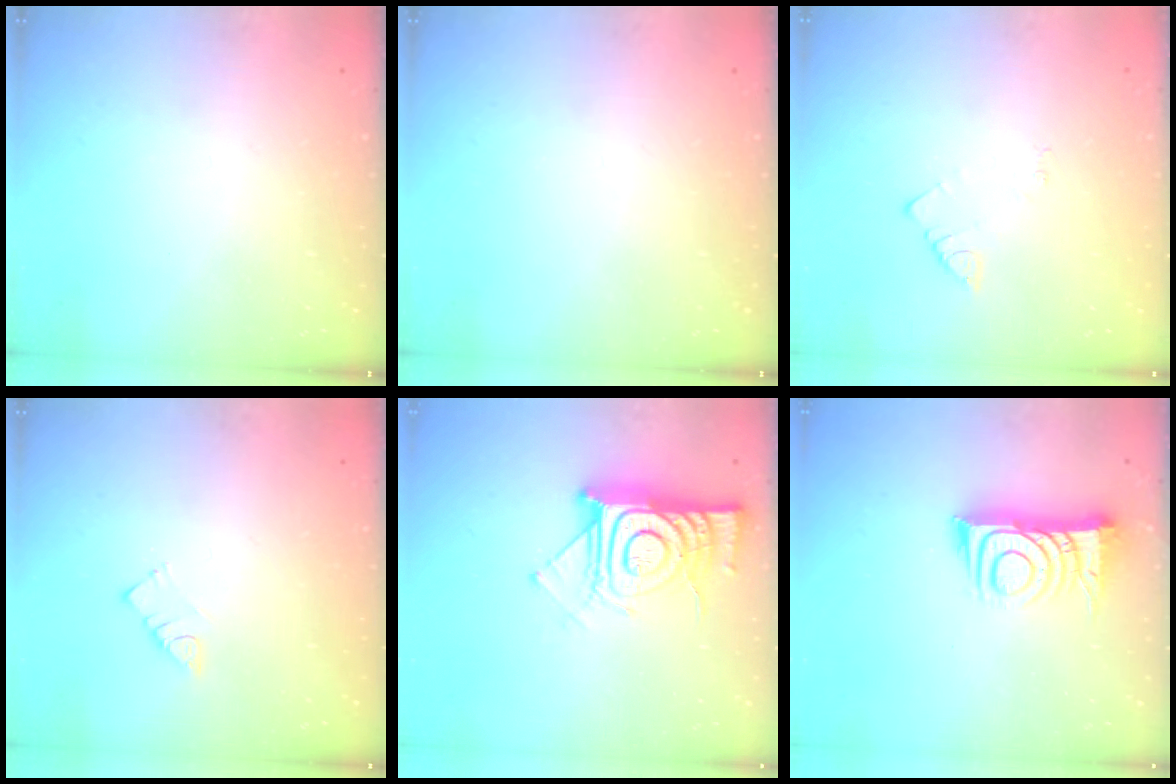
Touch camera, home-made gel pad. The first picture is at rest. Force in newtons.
{"total": 0.0}
{"total": 2.2, "press": 2.2, "slide": 0.4}
{"total": 3.3, "press": 3.3, "slide": 0.5}
{"total": 15.0, "press": 14.9, "slide": 1.3}
{"total": 12.0, "press": 11.9, "slide": 1.0}